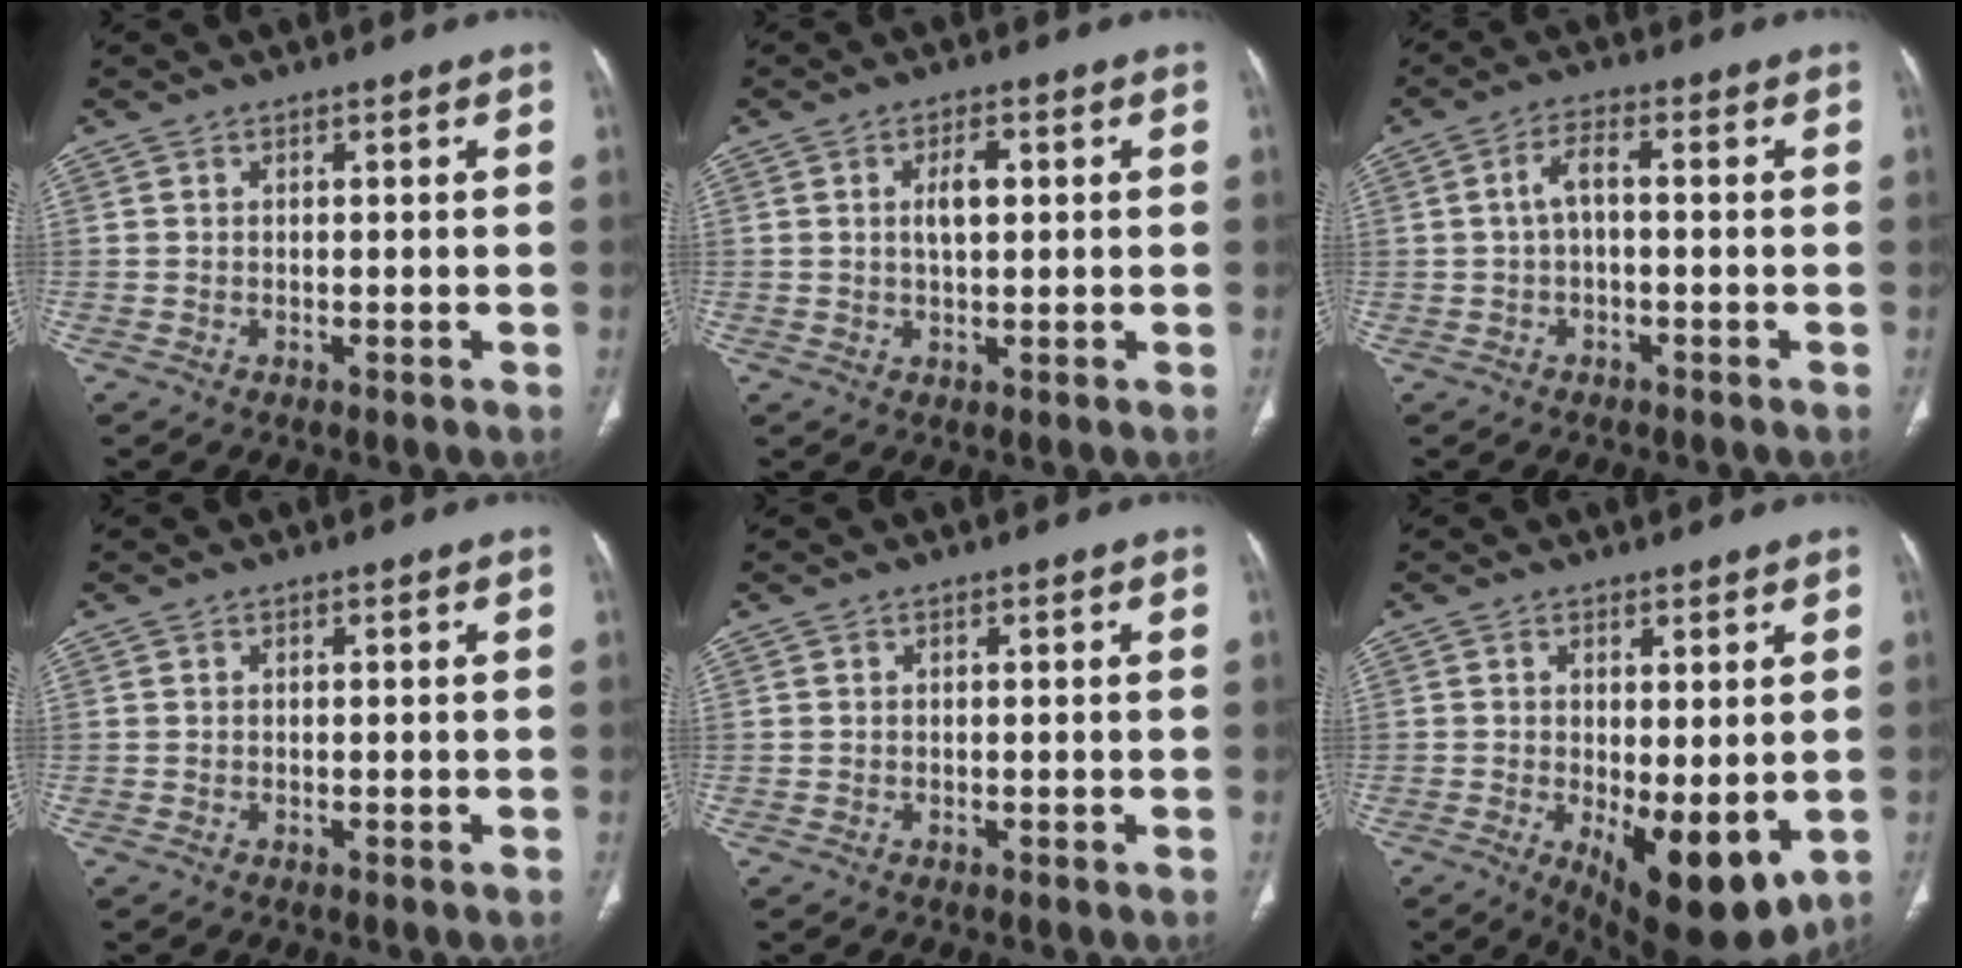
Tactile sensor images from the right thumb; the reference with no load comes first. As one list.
[{"total": 4.0, "force": [0.7, 1.9, 3.4], "torque": [-0.059, 0.003, 0.013]}, {"total": 3.8, "force": [-0.1, 1.6, 3.5], "torque": [-0.071, 0.018, -0.005]}, {"total": 0.0}, {"total": 0.0}, {"total": 11.8, "force": [-2.4, 4.7, 10.5], "torque": [-0.147, -0.027, -0.019]}]